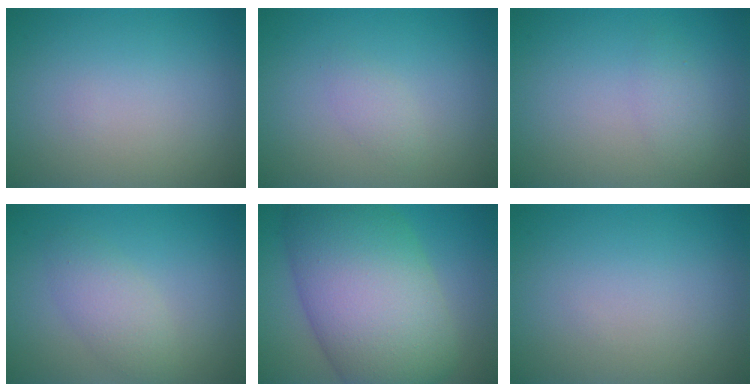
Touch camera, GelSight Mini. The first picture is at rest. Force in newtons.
{"total": 1.2, "press": 1.2, "slide": 0.1}
{"total": 1.3, "press": 1.3, "slide": 0.0}
{"total": 2.7, "press": 2.6, "slide": 0.1}
{"total": 13.9, "press": 13.9, "slide": 0.5}
{"total": 0.0}